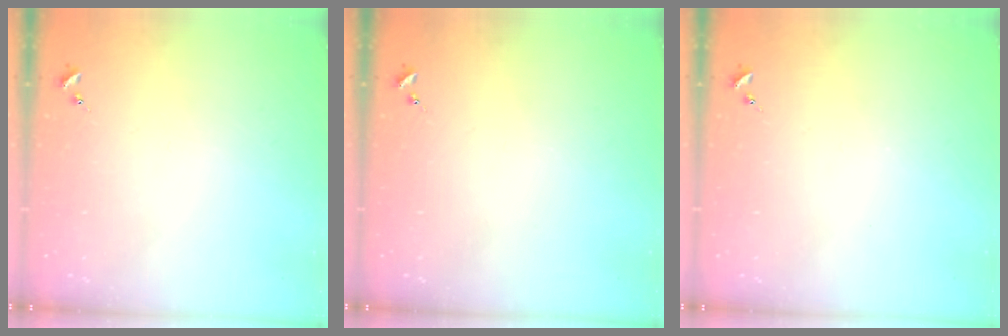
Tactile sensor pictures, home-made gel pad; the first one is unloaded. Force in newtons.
{"total": 0.0}
{"total": 0.0}